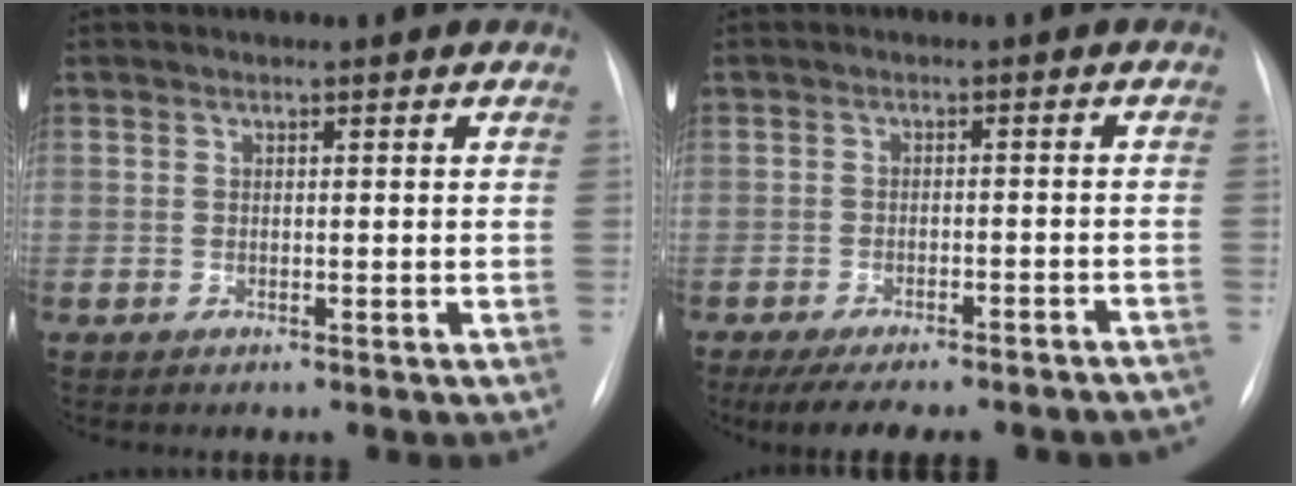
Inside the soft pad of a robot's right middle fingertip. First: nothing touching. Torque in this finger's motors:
{"motor_torque": [1.07, -1.07, 0.21, 0.09]}